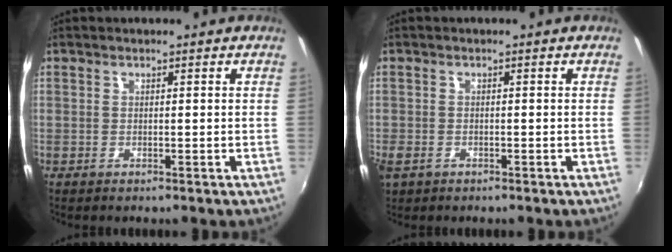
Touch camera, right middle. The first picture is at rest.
{"total": 3.7, "force": [-1.8, 2.5, 2.0], "torque": [-0.045, -0.010, -0.033]}